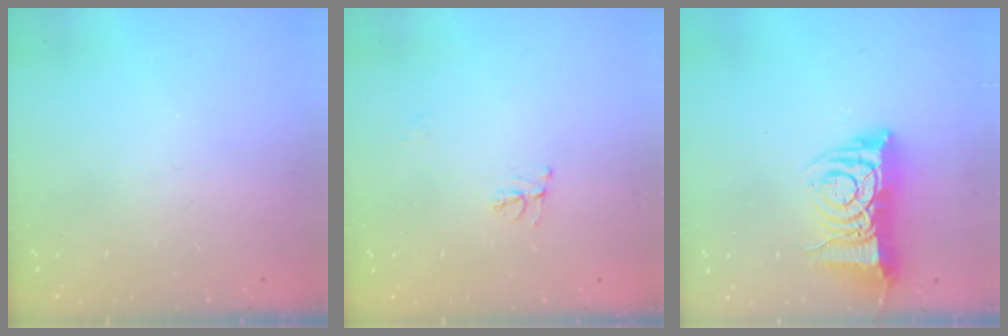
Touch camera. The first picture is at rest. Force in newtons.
{"total": 4.7, "press": 4.6, "slide": 0.4}
{"total": 11.7, "press": 11.6, "slide": 1.0}